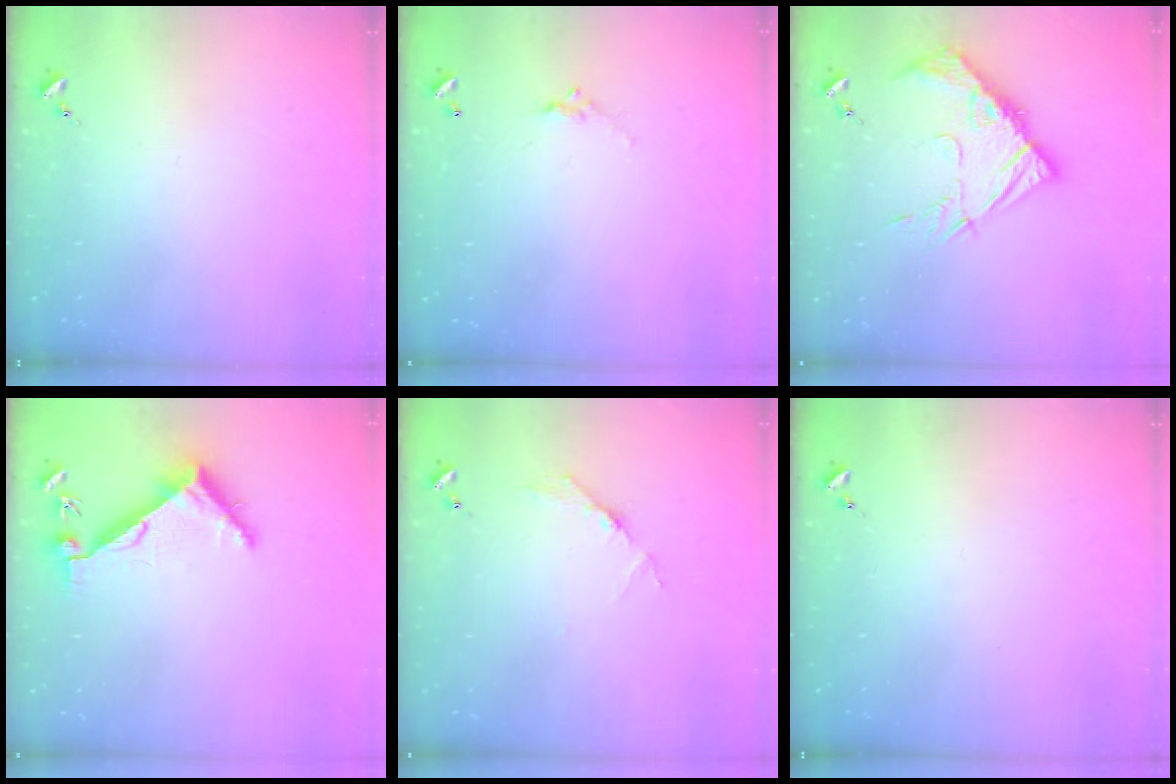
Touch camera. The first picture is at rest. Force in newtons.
{"total": 4.9, "press": 4.9, "slide": 0.2}
{"total": 13.4, "press": 13.4, "slide": 1.0}
{"total": 6.4, "press": 6.4, "slide": 0.7}
{"total": 3.8, "press": 3.8, "slide": 0.4}
{"total": 0.0}